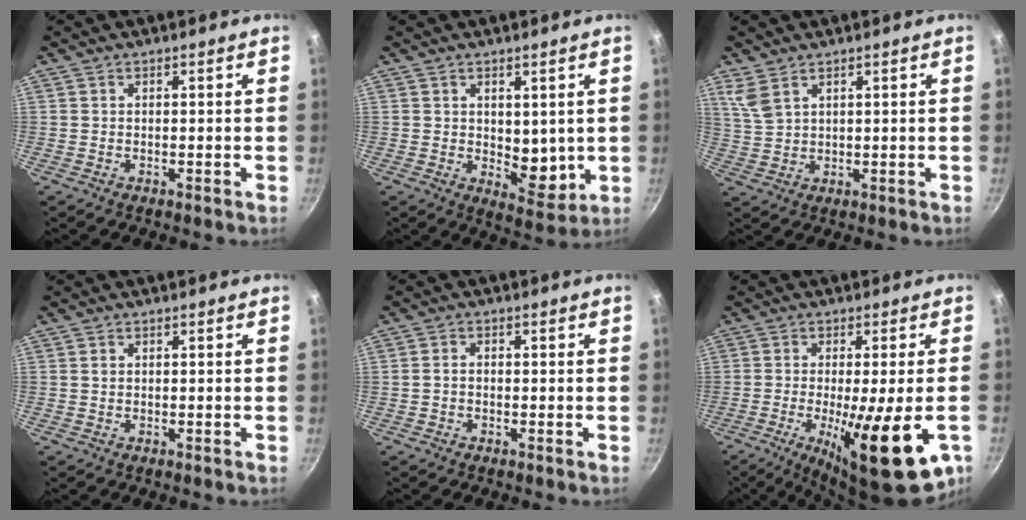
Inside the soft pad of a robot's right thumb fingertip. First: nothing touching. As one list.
[{"total": 6.9, "force": [1.1, 4.4, 5.2], "torque": [-0.052, -0.032, 0.022]}, {"total": 4.4, "force": [2.8, 2.3, 2.6], "torque": [-0.052, -0.011, 0.067]}, {"total": 0.8, "force": [0.1, 0.7, 0.3], "torque": [-0.004, 0.003, 0.002]}, {"total": 1.7, "force": [-0.5, 1.2, 1.0], "torque": [-0.019, 0.012, -0.011]}, {"total": 17.7, "force": [-5.8, 3.8, 16.2], "torque": [-0.239, -0.013, -0.082]}]